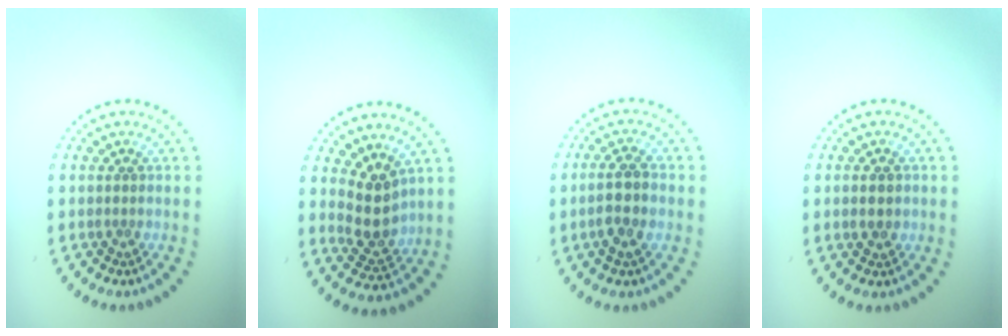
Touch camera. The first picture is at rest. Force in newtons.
{"total": 3.2, "press": 2.9, "slide": 1.3}
{"total": 2.9, "press": 2.8, "slide": 0.8}
{"total": 1.9, "press": 1.9, "slide": 0.1}